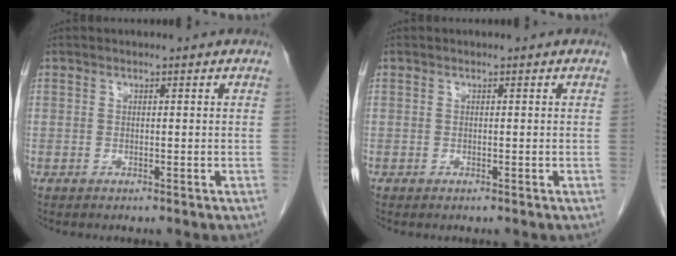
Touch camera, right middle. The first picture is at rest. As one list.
[{"total": 0.0}]